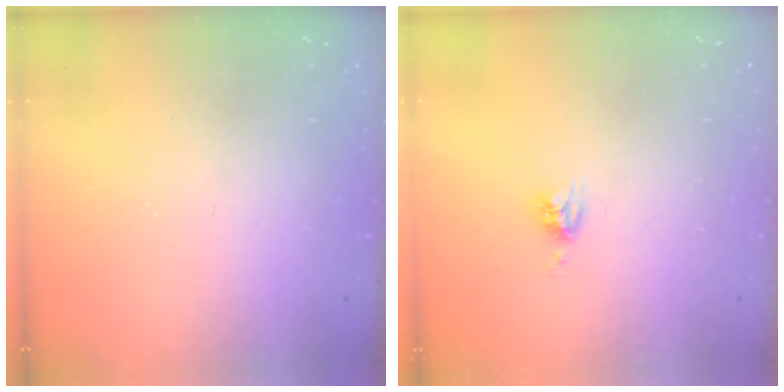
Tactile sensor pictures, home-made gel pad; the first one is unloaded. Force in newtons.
{"total": 4.7, "press": 4.6, "slide": 0.4}